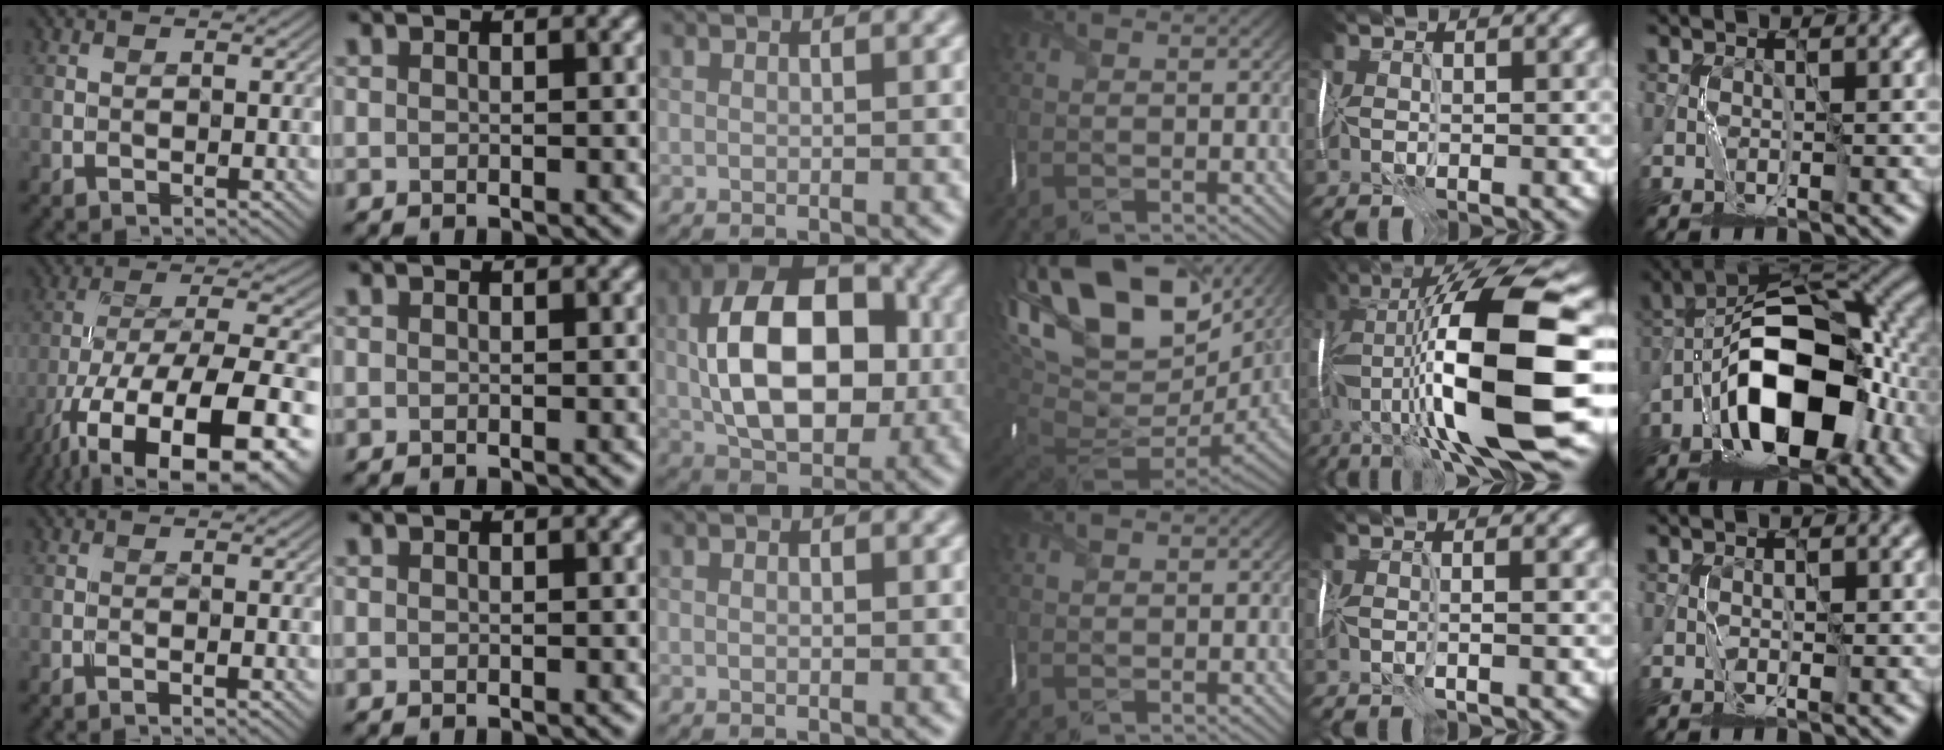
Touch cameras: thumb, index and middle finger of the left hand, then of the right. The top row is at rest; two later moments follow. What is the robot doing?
{"motion": "wrap", "object": "ribbon"}